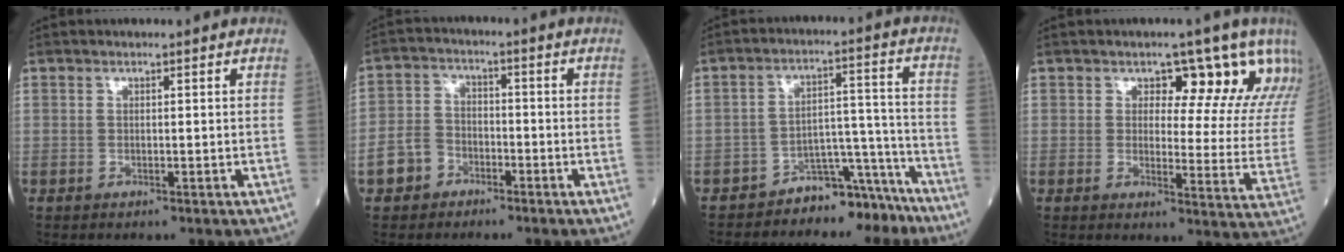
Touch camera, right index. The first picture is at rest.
{"total": 5.4, "force": [-3.1, 4.1, 1.5], "torque": [-0.039, 0.015, -0.059]}
{"total": 7.7, "force": [-7.0, 3.0, 1.3], "torque": [0.000, 0.066, -0.111]}
{"total": 12.1, "force": [8.7, 5.1, 6.6], "torque": [-0.053, -0.015, 0.076]}